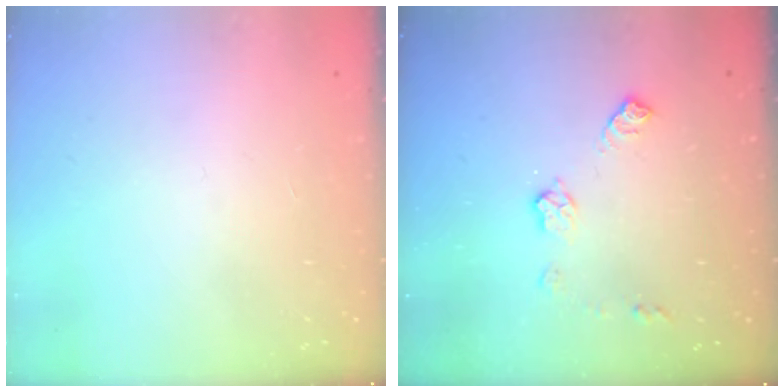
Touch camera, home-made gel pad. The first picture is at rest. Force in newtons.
{"total": 7.7, "press": 7.7, "slide": 0.2}